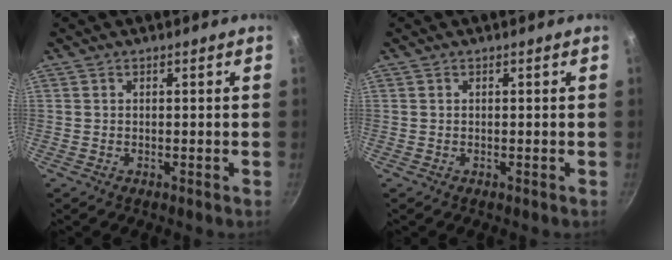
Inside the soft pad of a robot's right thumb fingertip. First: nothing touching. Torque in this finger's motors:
{"motor_torque": [-0.33, 0.07, -0.15, -0.02, 0.01]}